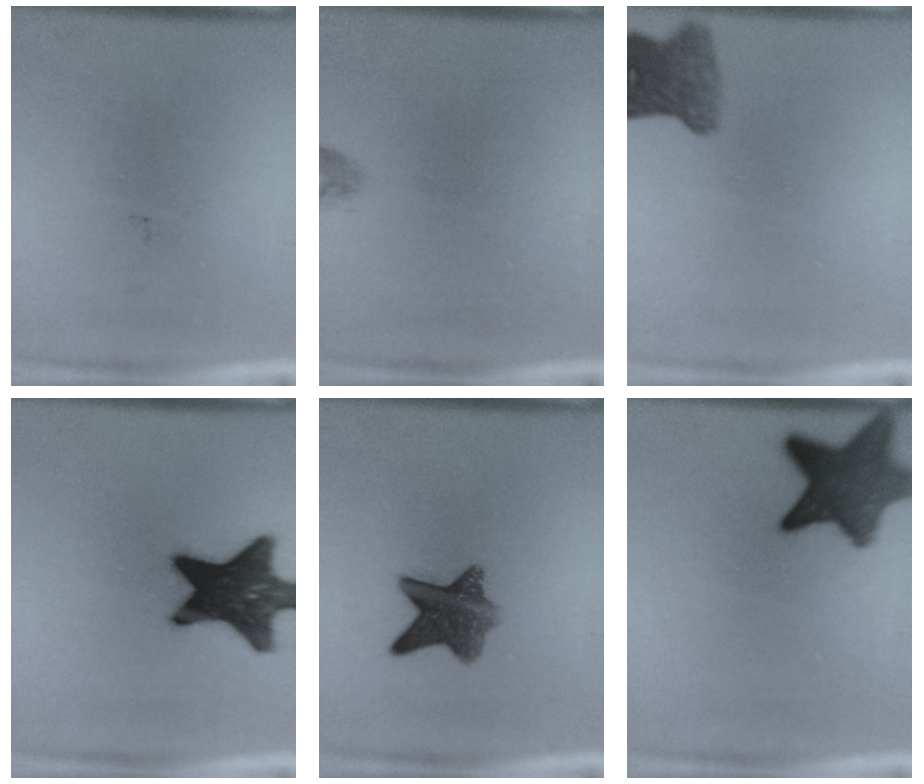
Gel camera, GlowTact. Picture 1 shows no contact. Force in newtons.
{"total": 0.8}
{"total": 5.6}
{"total": 17.1}
{"total": 8.4}
{"total": 11.4}